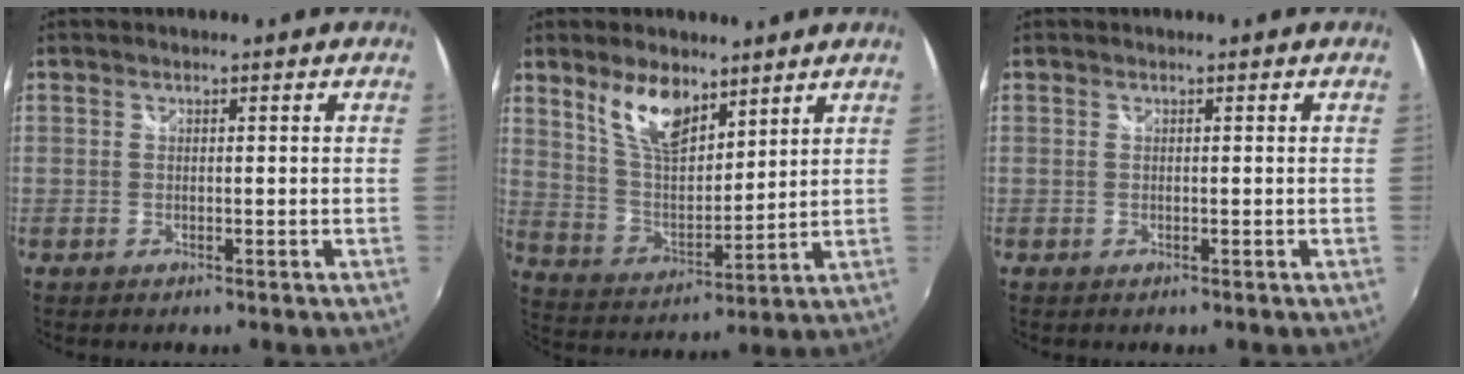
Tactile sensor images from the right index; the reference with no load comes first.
{"total": 11.4, "force": [7.4, 5.1, 7.0], "torque": [-0.130, 0.005, 0.147]}
{"total": 0.0}